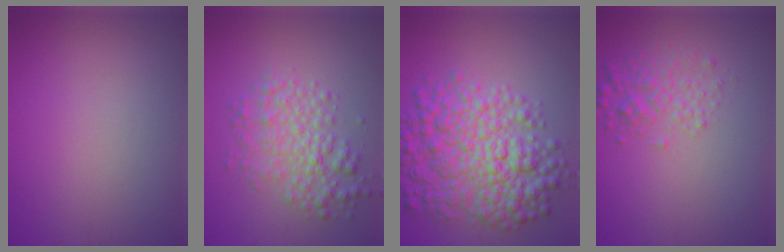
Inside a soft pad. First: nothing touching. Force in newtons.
{"total": 4.0, "press": 4.0, "slide": 0.0}
{"total": 8.9, "press": 8.9, "slide": 0.1}
{"total": 2.4, "press": 2.4, "slide": 0.1}